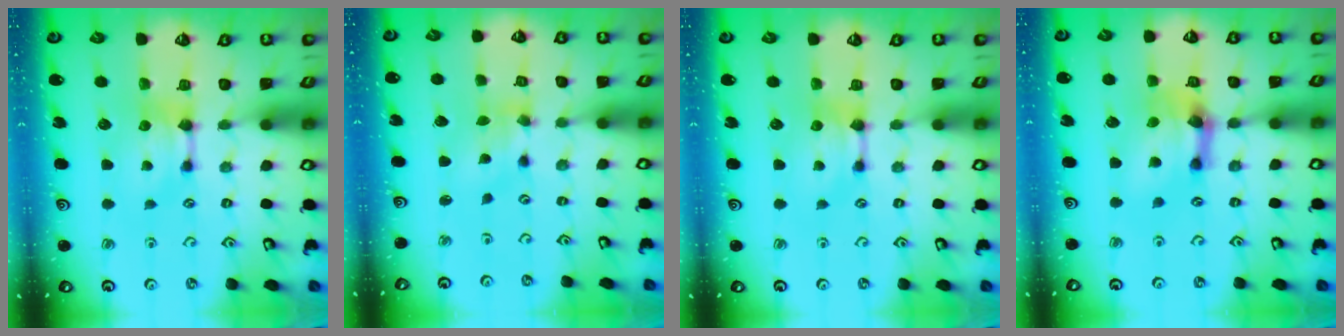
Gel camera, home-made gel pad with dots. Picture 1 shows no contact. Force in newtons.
{"total": 1.4, "press": 0.6, "slide": 1.3}
{"total": 0.0}
{"total": 5.9, "press": 5.5, "slide": 2.2}